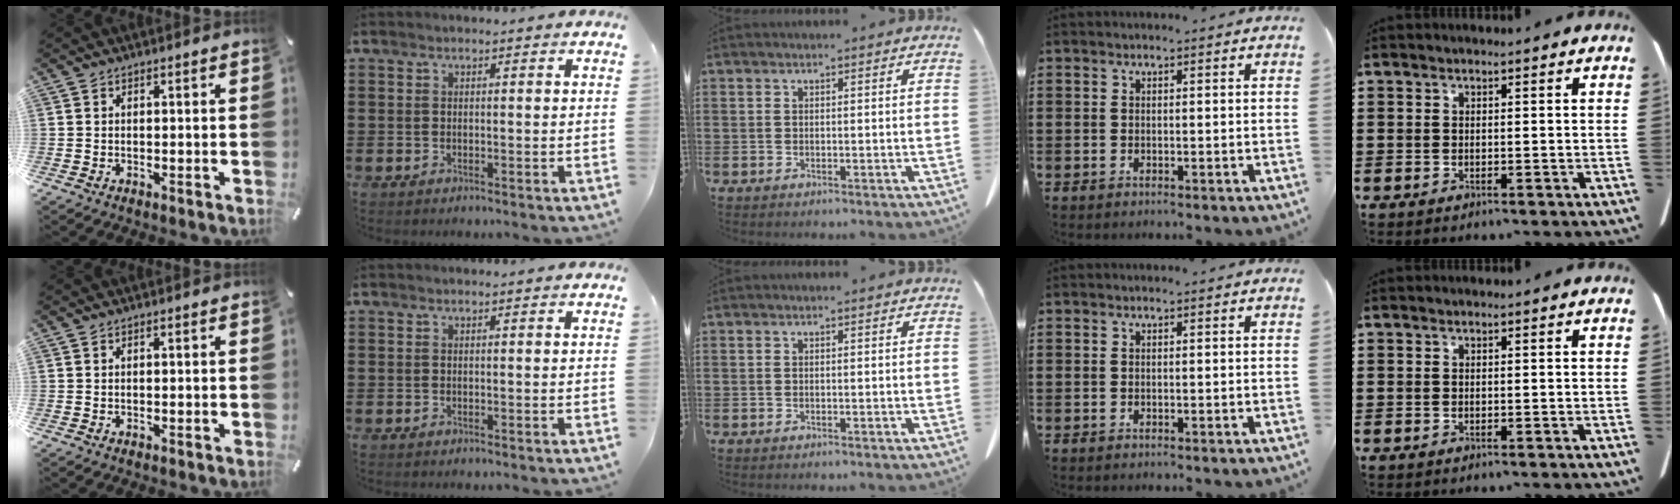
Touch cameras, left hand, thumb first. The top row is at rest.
{}